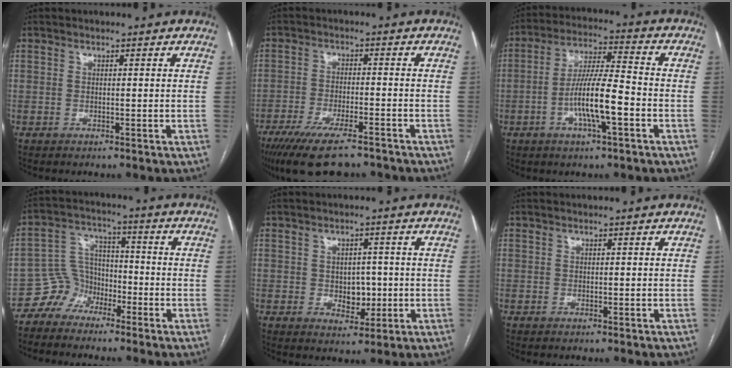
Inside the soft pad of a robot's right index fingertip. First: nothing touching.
{"total": 13.3, "force": [-10.3, 2.7, 8.0], "torque": [-0.142, -0.029, -0.166]}
{"total": 10.5, "force": [-3.3, 1.3, 9.9], "torque": [-0.187, 0.006, -0.061]}
{"total": 4.8, "force": [-3.3, 3.5, -0.1], "torque": [0.009, 0.014, -0.062]}
{"total": 4.3, "force": [-0.3, 3.1, 3.0], "torque": [-0.033, 0.006, 0.006]}
{"total": 0.0}